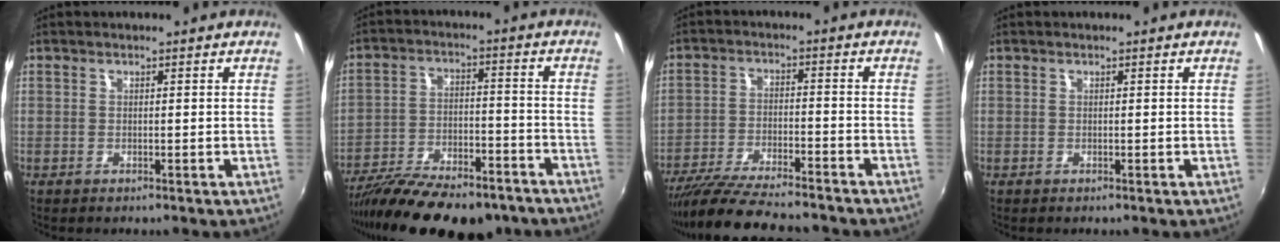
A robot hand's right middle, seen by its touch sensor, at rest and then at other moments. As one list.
[{"total": 21.8, "force": [-17.5, 7.1, 11.1], "torque": [-0.212, -0.034, -0.263]}, {"total": 15.6, "force": [-13.7, 2.5, 7.1], "torque": [-0.148, -0.031, -0.225]}, {"total": 0.0}]